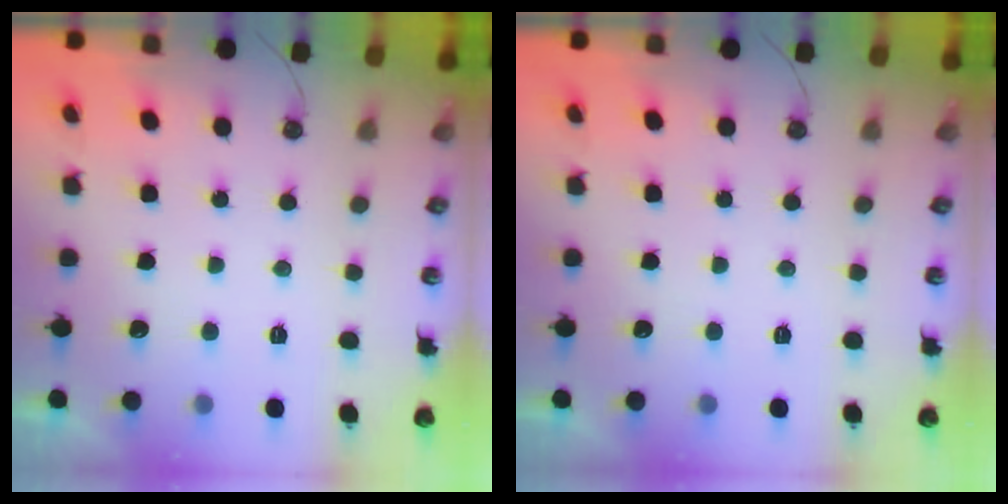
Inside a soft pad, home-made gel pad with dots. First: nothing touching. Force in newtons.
{"total": 0.0}